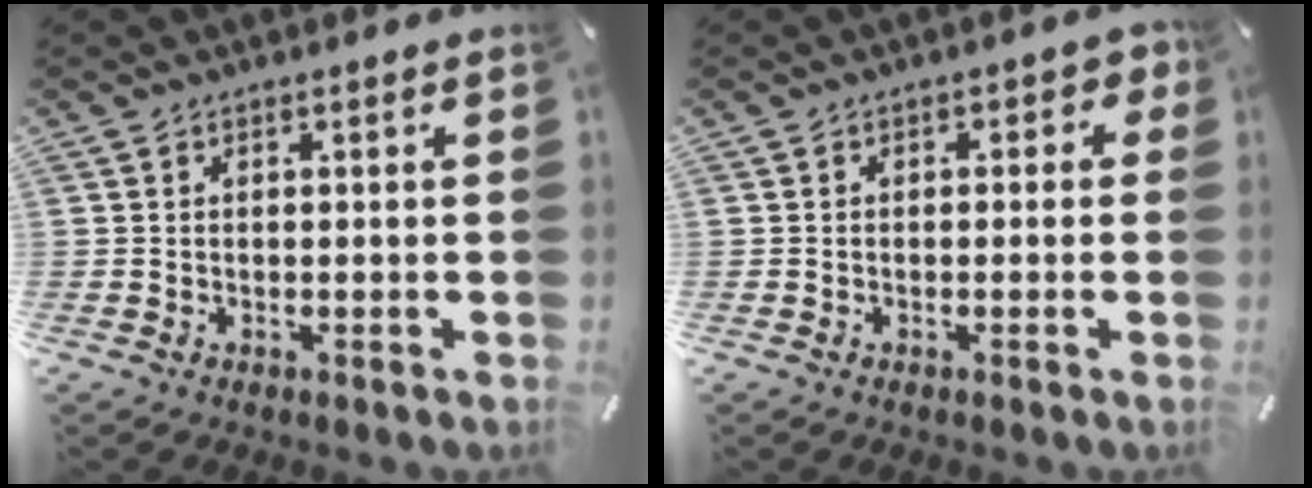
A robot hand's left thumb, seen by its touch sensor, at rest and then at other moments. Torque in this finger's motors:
{"motor_torque": [-0.06, -0.24, 0.06, 0.15, -0.01]}